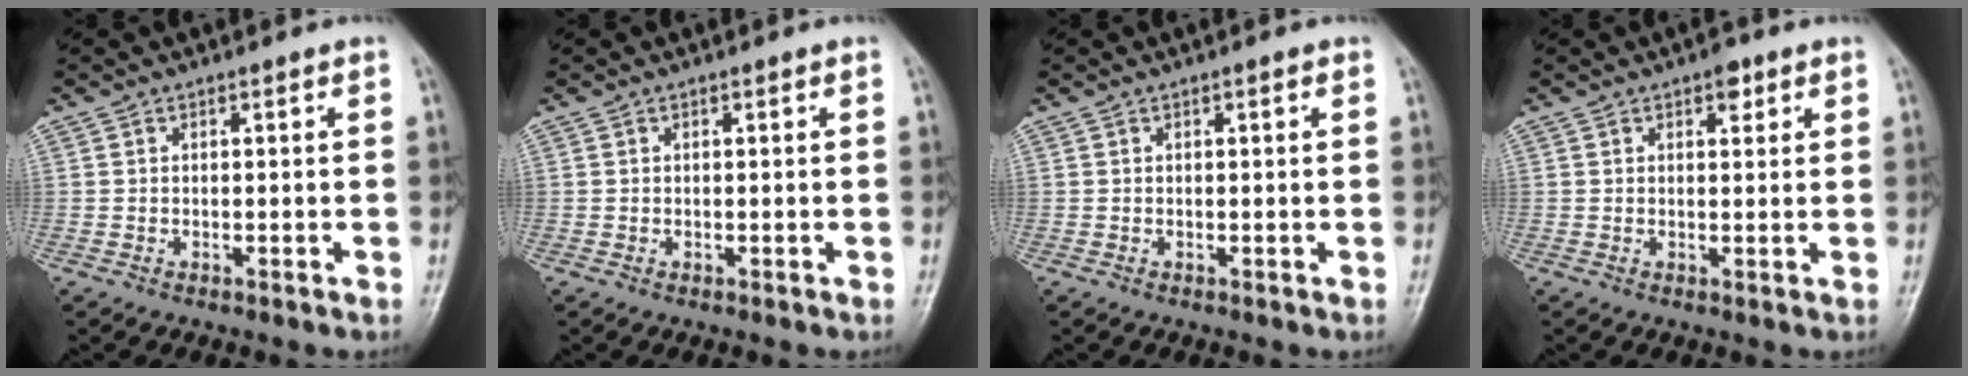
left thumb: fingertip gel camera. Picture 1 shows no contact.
{"total": 0.0}
{"total": 0.6, "force": [0.3, 0.1, 0.5], "torque": [-0.008, 0.001, 0.002]}
{"total": 2.8, "force": [1.6, 1.4, 1.8], "torque": [-0.014, -0.005, 0.020]}